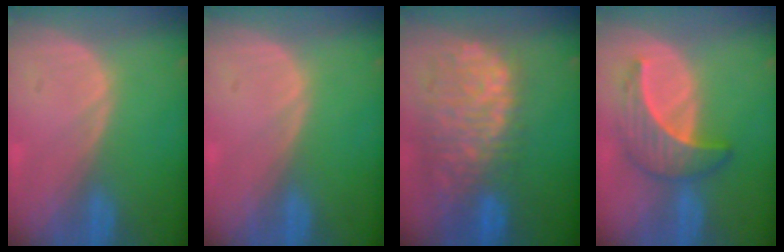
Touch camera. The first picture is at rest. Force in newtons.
{"total": 0.0}
{"total": 12.4, "press": 10.2, "slide": 7.1}
{"total": 6.9, "press": 6.4, "slide": 2.8}